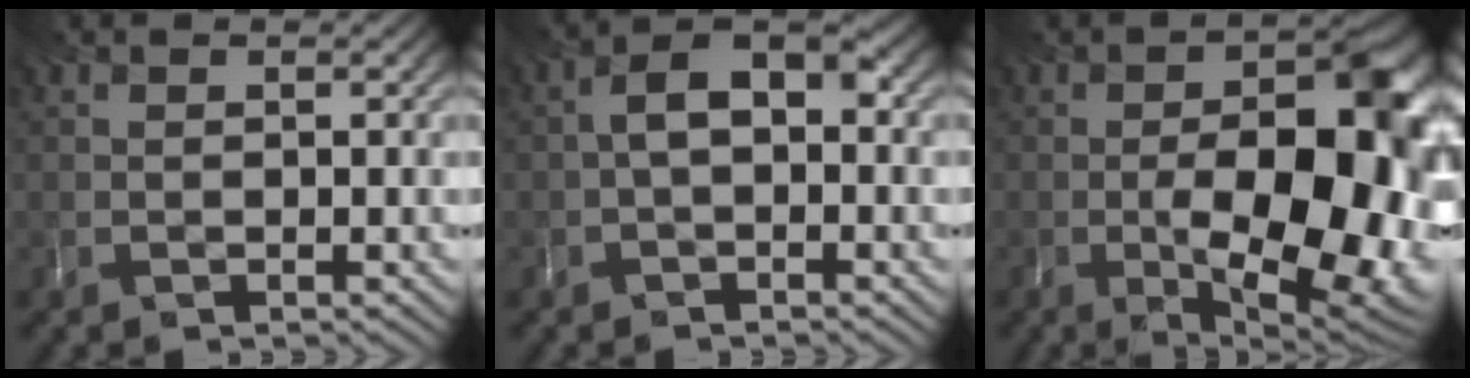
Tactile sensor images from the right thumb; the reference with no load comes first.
{"total": 4.4, "force": [-0.1, 2.7, 3.5], "torque": [-0.066, 0.003, -0.002]}
{"total": 16.5, "force": [-2.9, 7.7, 14.3], "torque": [-0.180, -0.023, -0.036]}